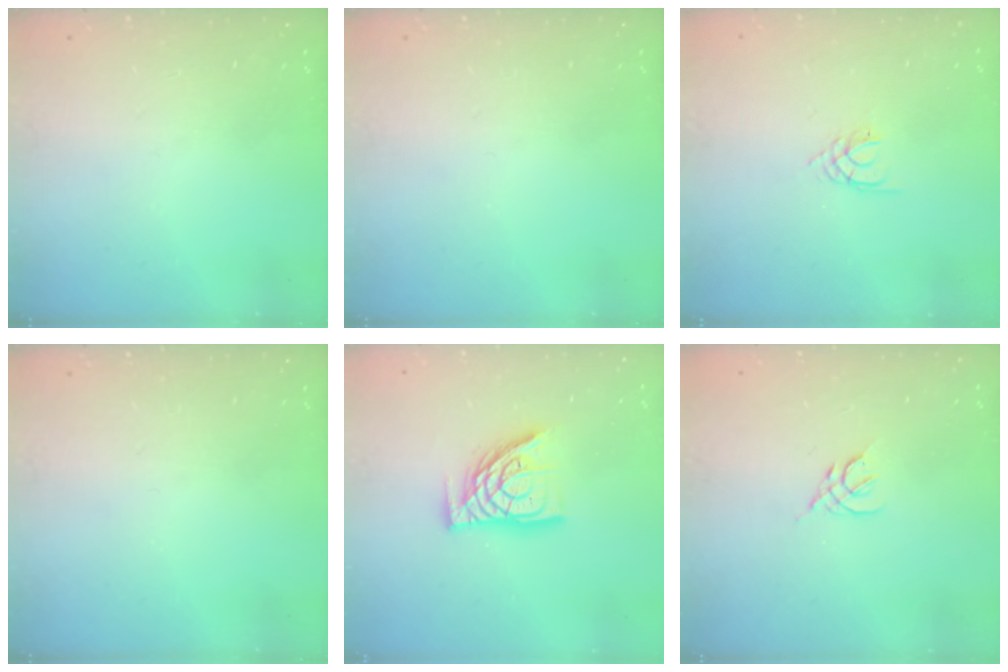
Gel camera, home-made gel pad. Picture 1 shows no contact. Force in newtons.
{"total": 0.0}
{"total": 1.6, "press": 1.6, "slide": 0.3}
{"total": 0.0}
{"total": 12.9, "press": 12.8, "slide": 1.4}
{"total": 2.2, "press": 2.1, "slide": 0.6}